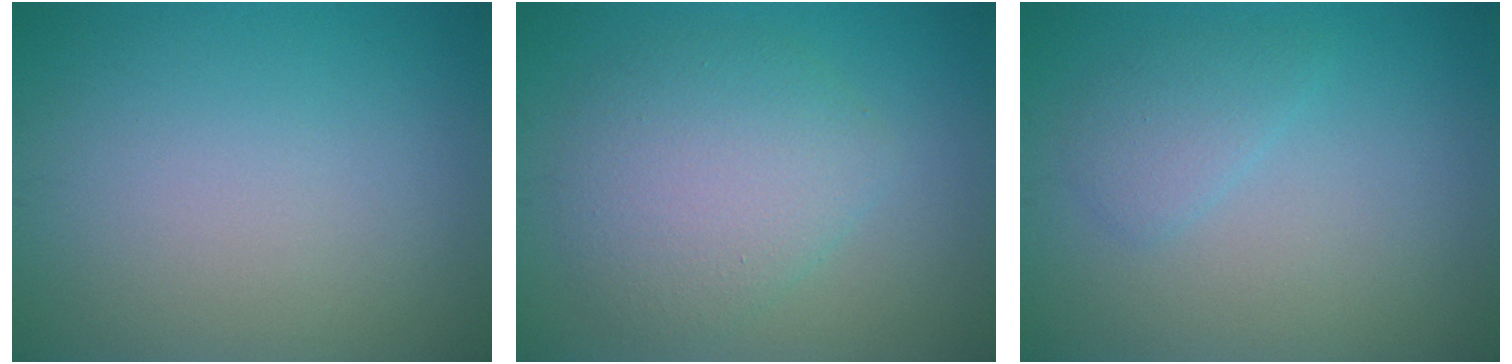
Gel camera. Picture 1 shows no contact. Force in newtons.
{"total": 4.8, "press": 4.8, "slide": 0.2}
{"total": 1.8, "press": 1.8, "slide": 0.1}